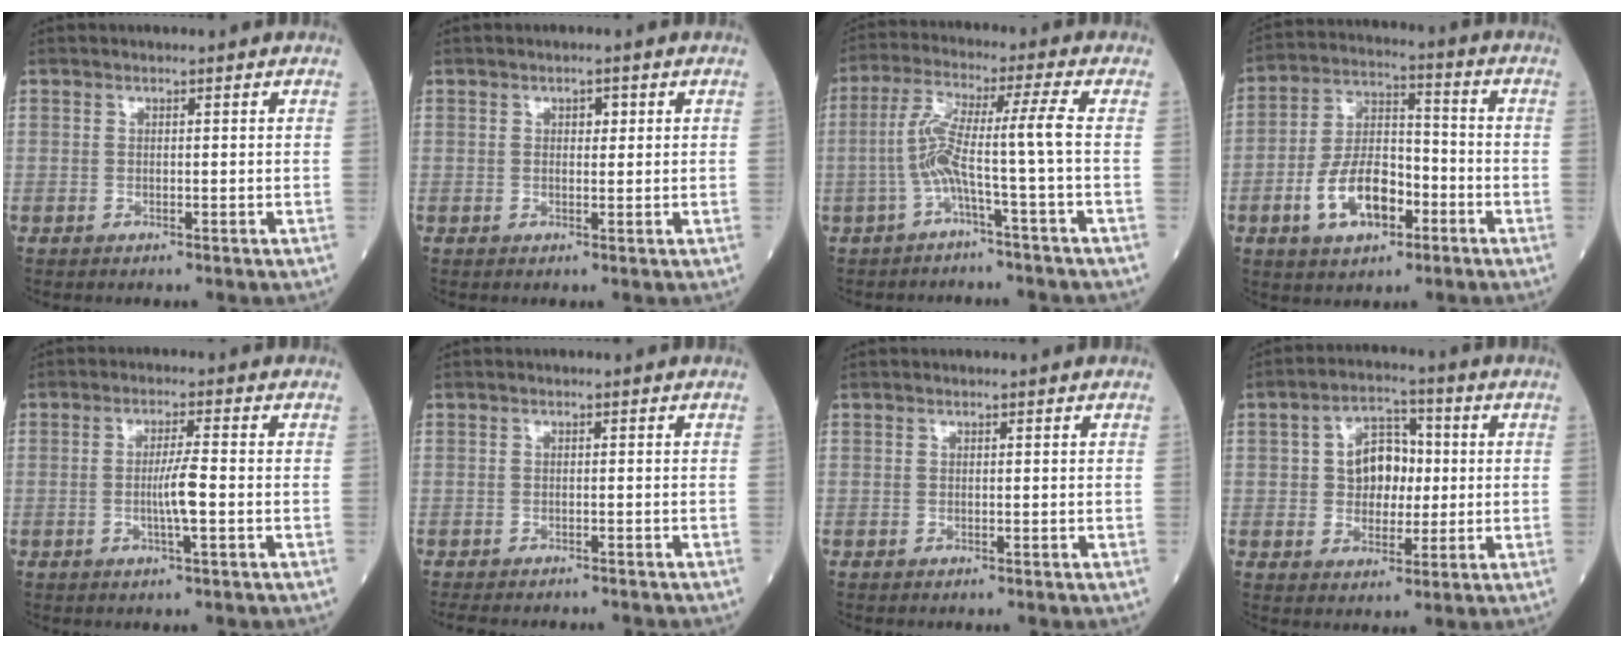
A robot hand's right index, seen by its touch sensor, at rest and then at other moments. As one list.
[{"total": 1.6, "force": [0.5, 0.8, 1.3], "torque": [-0.021, 0.003, 0.007]}, {"total": 7.3, "force": [-2.0, -1.6, 6.8], "torque": [-0.145, 0.031, -0.037]}, {"total": 11.2, "force": [-4.5, 5.7, 8.6], "torque": [-0.170, 0.014, -0.078]}, {"total": 4.3, "force": [-0.8, -0.2, 4.2], "torque": [-0.076, -0.005, -0.018]}, {"total": 7.9, "force": [-7.2, 2.0, 2.6], "torque": [-0.034, -0.007, -0.093]}, {"total": 0.0}, {"total": 7.6, "force": [0.7, 5.1, 5.5], "torque": [-0.095, 0.021, 0.013]}]